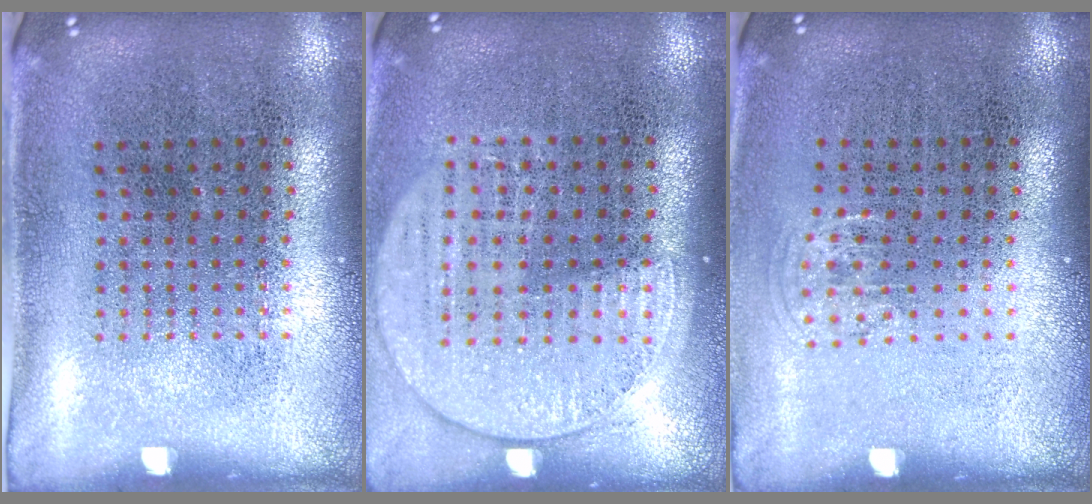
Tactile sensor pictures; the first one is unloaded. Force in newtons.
{"total": 1.5, "press": 1.4, "slide": 0.6}
{"total": 0.7, "press": 0.5, "slide": 0.4}